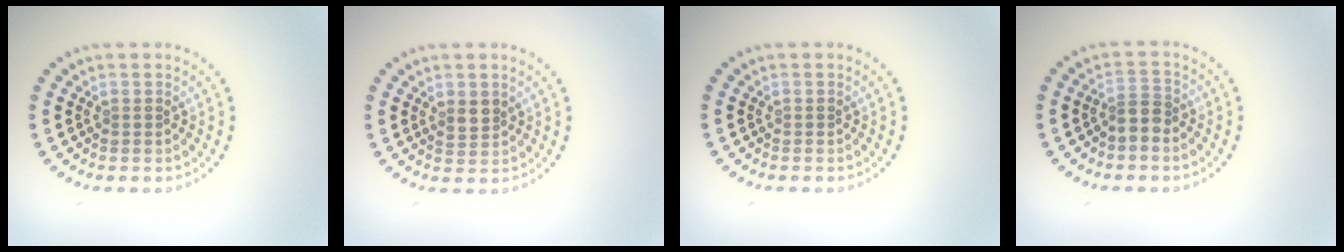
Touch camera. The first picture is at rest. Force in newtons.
{"total": 1.6, "press": 1.4, "slide": 0.7}
{"total": 0.0}
{"total": 2.1, "press": 1.6, "slide": 1.3}